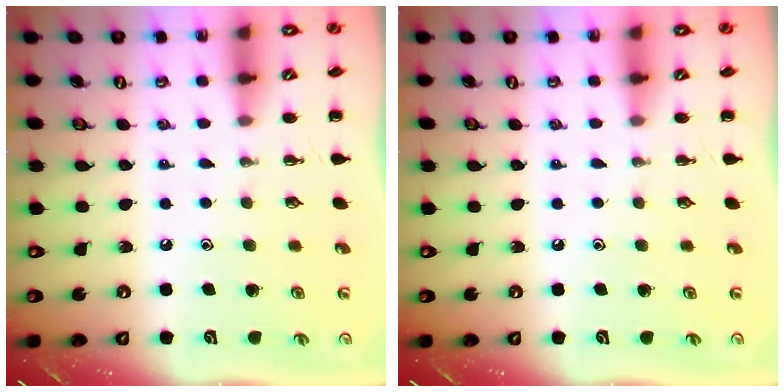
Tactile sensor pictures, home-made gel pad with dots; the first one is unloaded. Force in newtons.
{"total": 0.0}